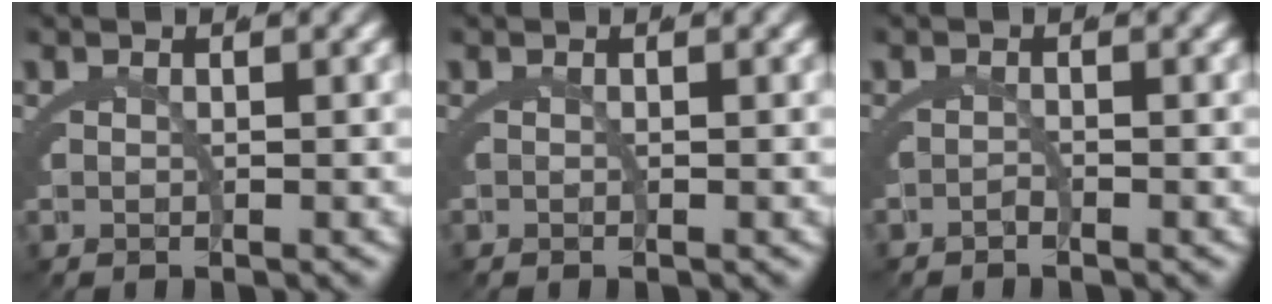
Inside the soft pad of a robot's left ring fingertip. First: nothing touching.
{"total": 0.0}
{"total": 0.8, "force": [-0.8, -0.2, 0.2], "torque": [-0.003, -0.006, -0.012]}